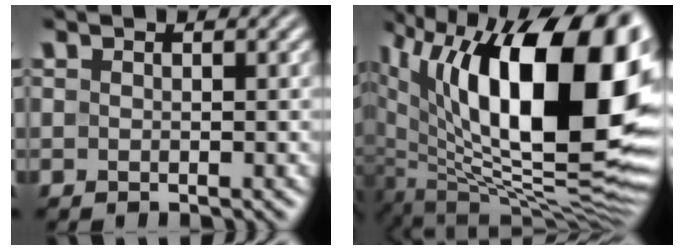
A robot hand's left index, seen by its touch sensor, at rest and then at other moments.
{"total": 20.4, "force": [5.6, 10.4, 16.7], "torque": [-0.257, 0.001, 0.109]}